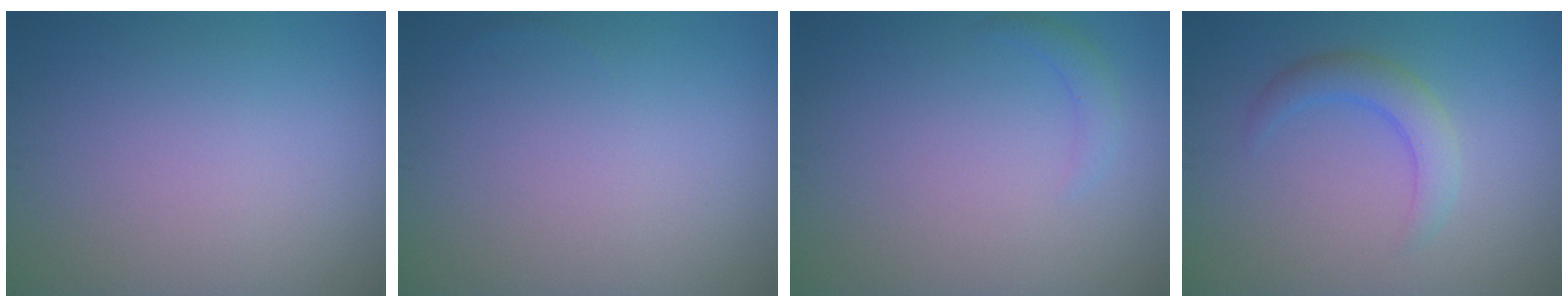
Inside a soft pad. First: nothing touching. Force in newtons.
{"total": 0.0}
{"total": 1.2, "press": 1.2, "slide": 0.2}
{"total": 2.7, "press": 2.7, "slide": 0.2}